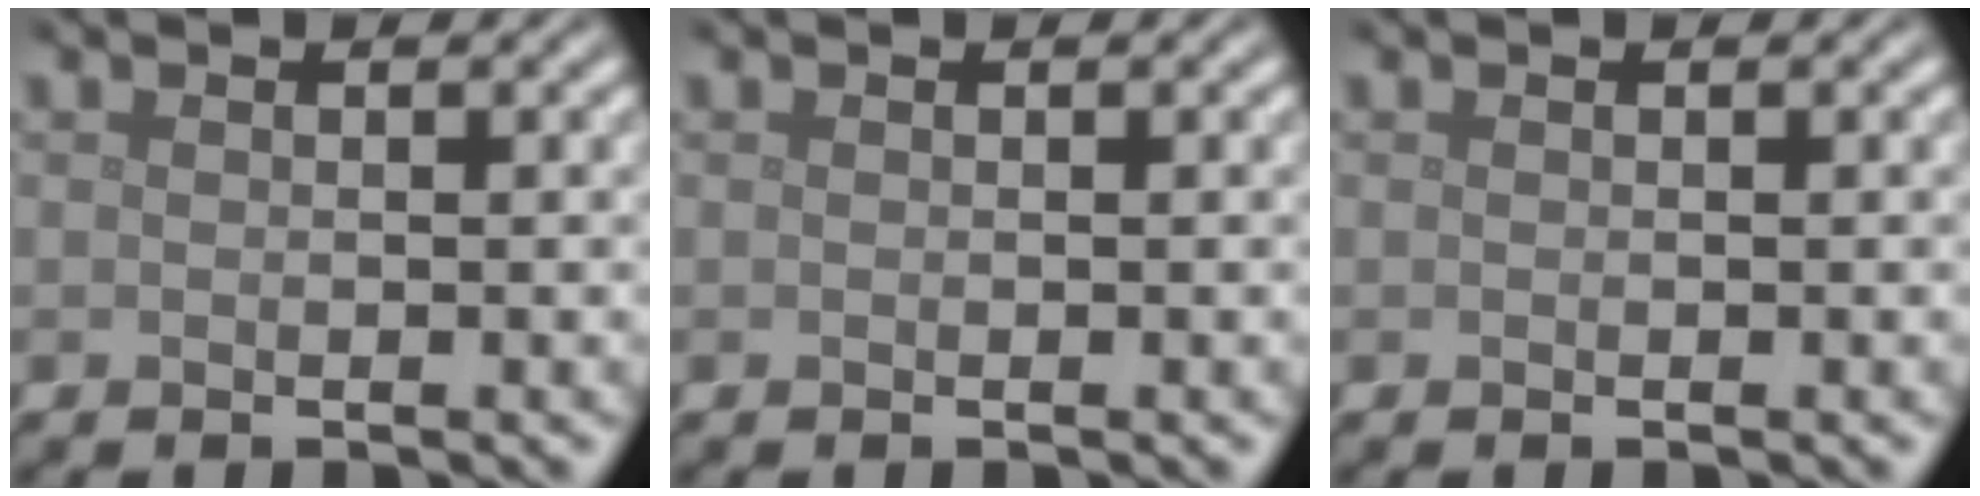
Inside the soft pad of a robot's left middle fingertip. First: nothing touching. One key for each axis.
{"total": 0.0}
{"total": 0.0}